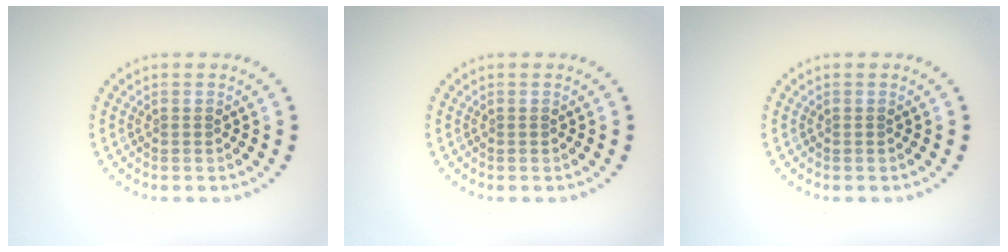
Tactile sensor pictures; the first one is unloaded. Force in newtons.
{"total": 0.0}
{"total": 0.0}